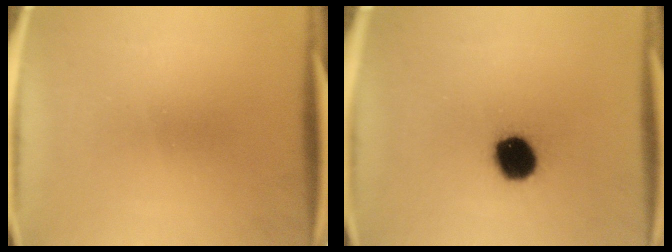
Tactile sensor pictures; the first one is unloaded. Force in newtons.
{"total": 11.5}